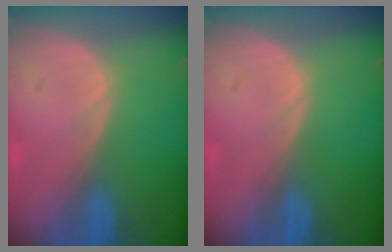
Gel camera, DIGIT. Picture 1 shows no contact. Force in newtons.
{"total": 0.0}